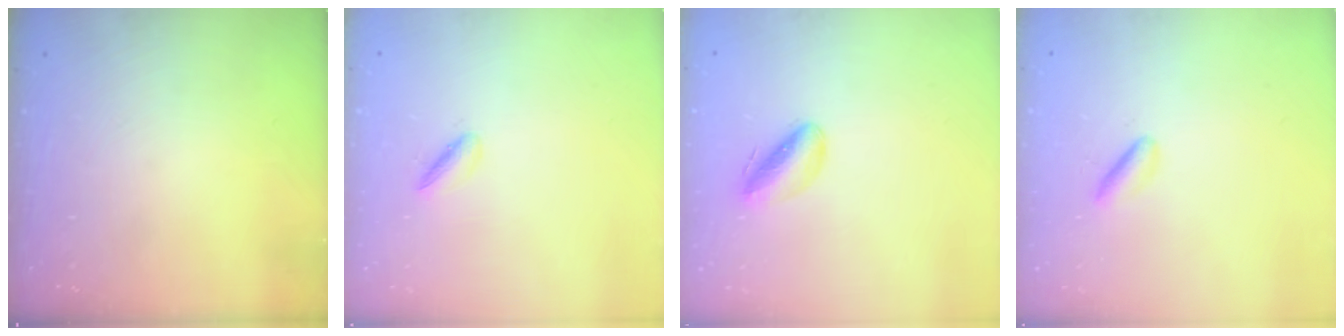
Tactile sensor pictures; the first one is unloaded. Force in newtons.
{"total": 3.1, "press": 3.0, "slide": 0.6}
{"total": 5.1, "press": 4.8, "slide": 1.6}
{"total": 3.0, "press": 2.8, "slide": 1.0}